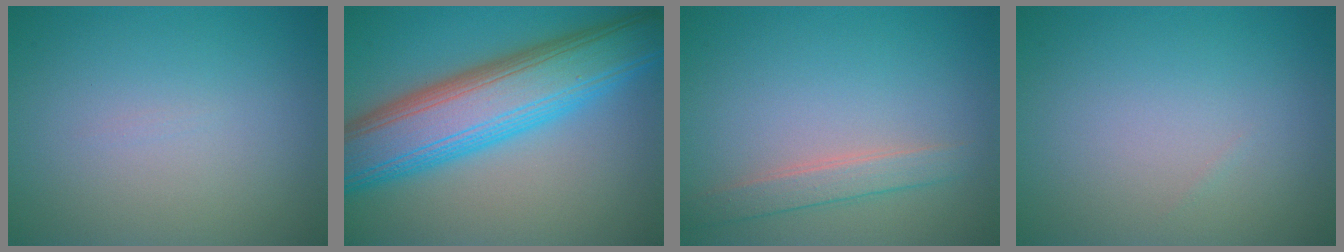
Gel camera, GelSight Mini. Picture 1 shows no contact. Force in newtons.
{"total": 11.0, "press": 11.0, "slide": 0.1}
{"total": 2.2, "press": 2.2, "slide": 0.2}
{"total": 0.0}